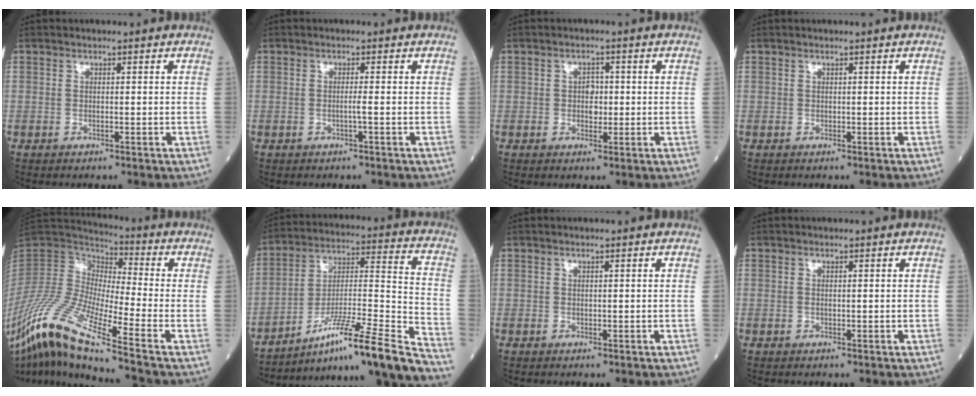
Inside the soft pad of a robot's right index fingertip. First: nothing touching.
{"total": 2.6, "force": [-0.7, -0.7, 2.4], "torque": [-0.044, -0.002, -0.016]}
{"total": 2.4, "force": [0.0, 1.7, 1.7], "torque": [-0.022, 0.002, 0.001]}
{"total": 0.0}
{"total": 18.6, "force": [-11.3, 0.7, 14.8], "torque": [-0.317, -0.028, -0.215]}
{"total": 21.4, "force": [-16.8, -1.2, 13.2], "torque": [-0.173, 0.002, -0.281]}
{"total": 0.0}
{"total": 0.0}